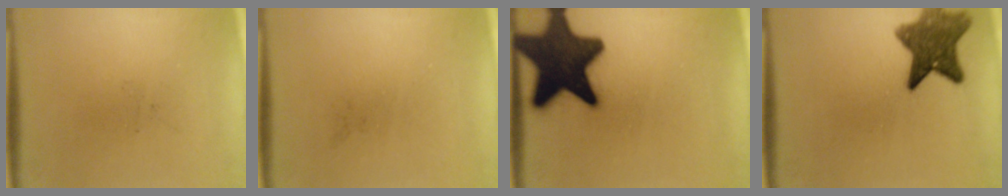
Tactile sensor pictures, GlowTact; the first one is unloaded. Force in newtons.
{"total": 0.0}
{"total": 17.8}
{"total": 8.3}